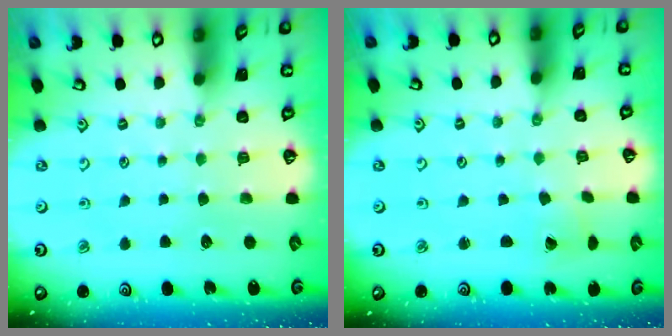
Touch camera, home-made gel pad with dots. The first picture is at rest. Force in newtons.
{"total": 1.8, "press": 1.8, "slide": 0.2}